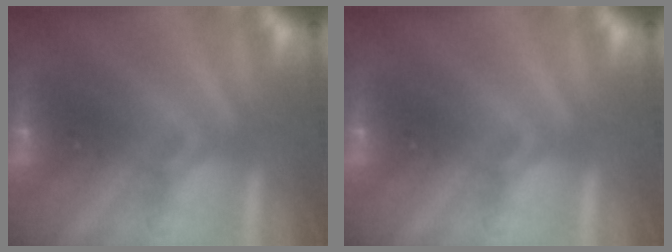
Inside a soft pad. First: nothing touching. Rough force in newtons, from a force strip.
{"total": 0.0}